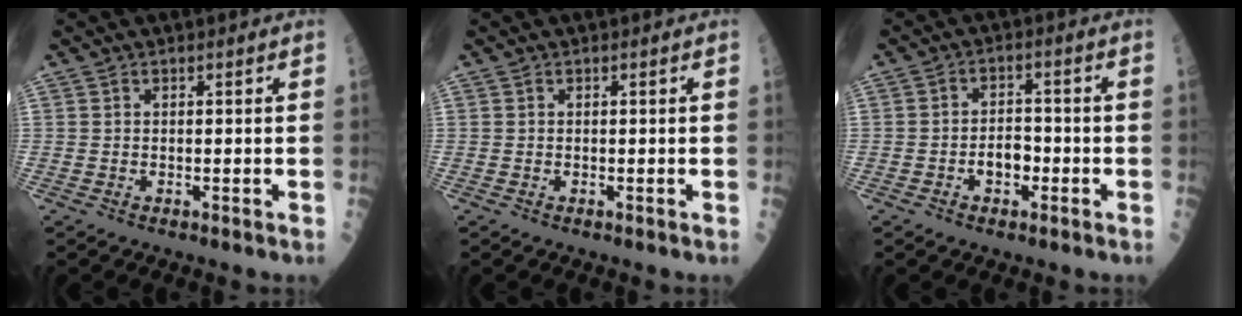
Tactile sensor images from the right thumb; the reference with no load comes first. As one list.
[{"total": 0.0}, {"total": 4.4, "force": [-1.6, 2.8, 3.0], "torque": [-0.028, 0.019, -0.027]}]